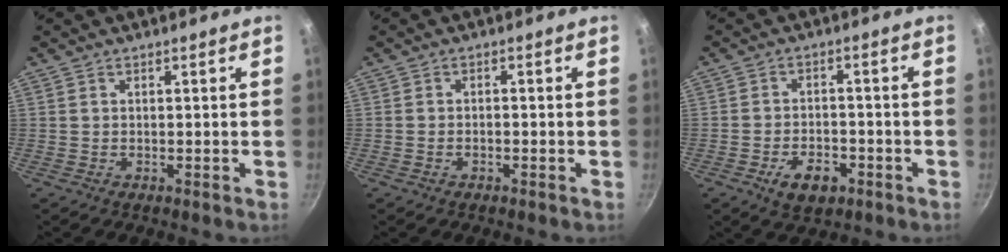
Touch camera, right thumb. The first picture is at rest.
{"total": 1.1, "force": [-0.7, 0.5, 0.7], "torque": [-0.017, 0.011, -0.015]}
{"total": 6.8, "force": [-3.3, 4.0, 4.4], "torque": [-0.059, 0.015, -0.050]}